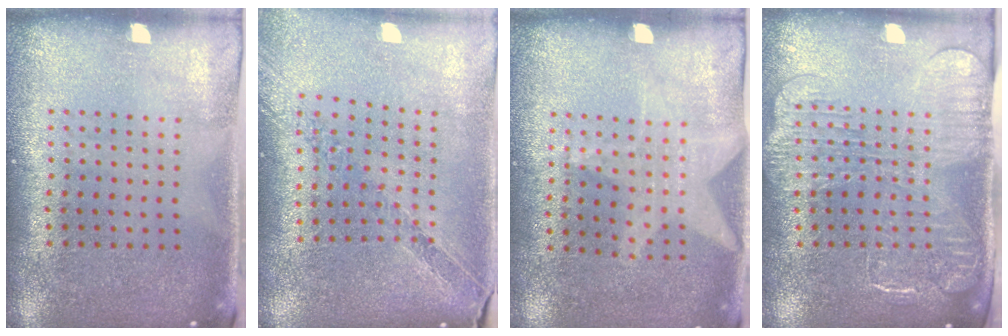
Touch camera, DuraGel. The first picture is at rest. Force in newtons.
{"total": 1.1, "press": 1.1, "slide": 0.2}
{"total": 1.2, "press": 0.9, "slide": 0.8}
{"total": 2.3, "press": 2.0, "slide": 1.3}